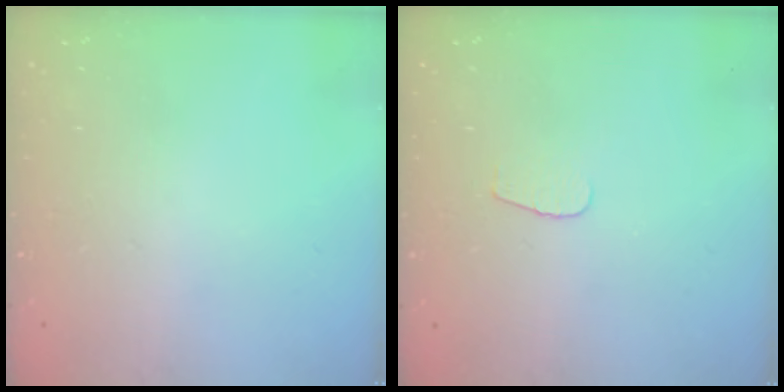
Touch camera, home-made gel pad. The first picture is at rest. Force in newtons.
{"total": 3.5, "press": 3.5, "slide": 0.4}